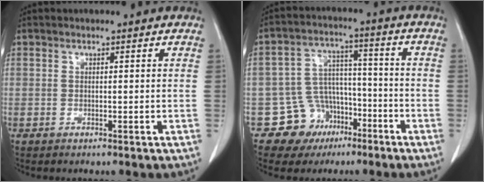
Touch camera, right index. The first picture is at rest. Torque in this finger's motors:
{"motor_torque": [0.06, -0.13, -0.27, -0.10]}